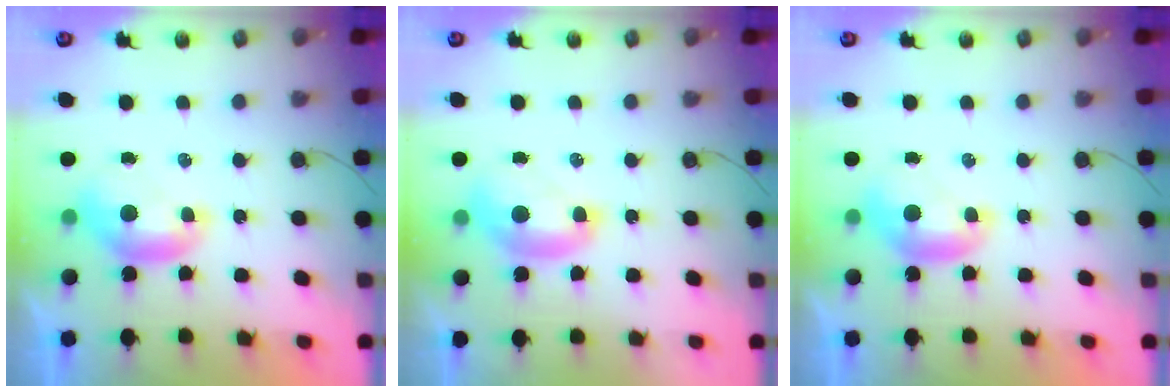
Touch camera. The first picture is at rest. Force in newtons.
{"total": 1.8, "press": 1.8, "slide": 0.3}
{"total": 0.0}